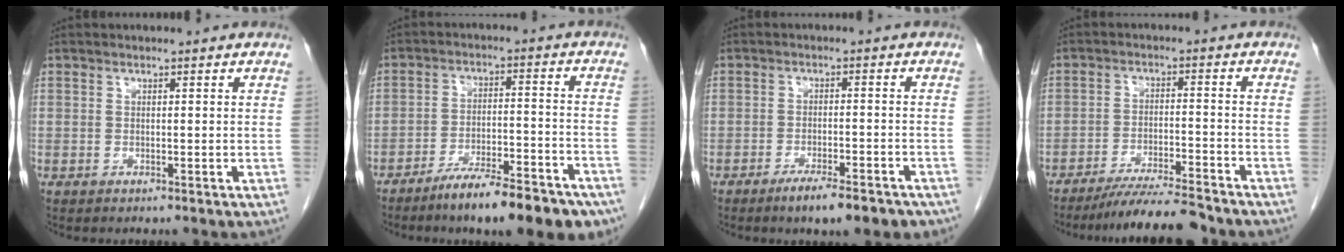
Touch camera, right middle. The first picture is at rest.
{"total": 14.4, "force": [-10.9, 2.9, 8.9], "torque": [-0.106, 0.010, -0.167]}
{"total": 7.6, "force": [-5.6, 1.6, 4.8], "torque": [-0.056, -0.006, -0.078]}
{"total": 9.6, "force": [-8.8, 0.1, 4.0], "torque": [-0.053, -0.014, -0.143]}